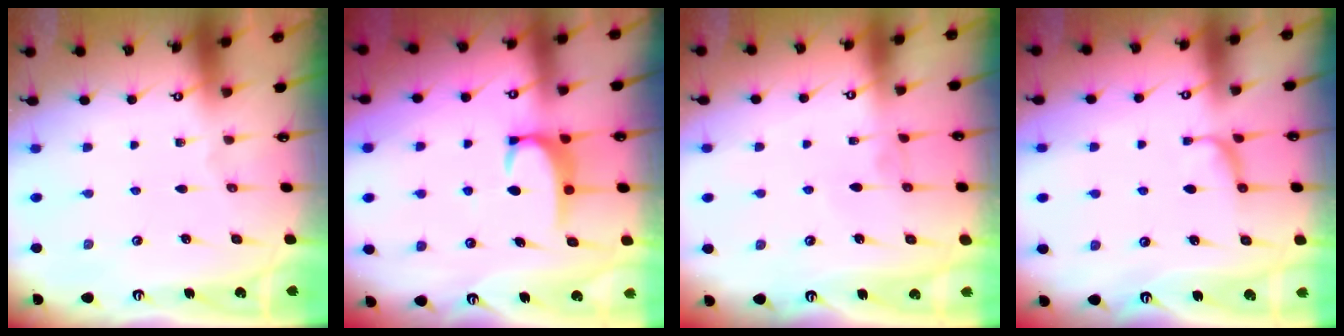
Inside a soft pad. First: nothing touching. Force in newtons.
{"total": 2.9, "press": 2.8, "slide": 0.5}
{"total": 1.8, "press": 1.8, "slide": 0.2}
{"total": 2.0, "press": 1.8, "slide": 0.9}